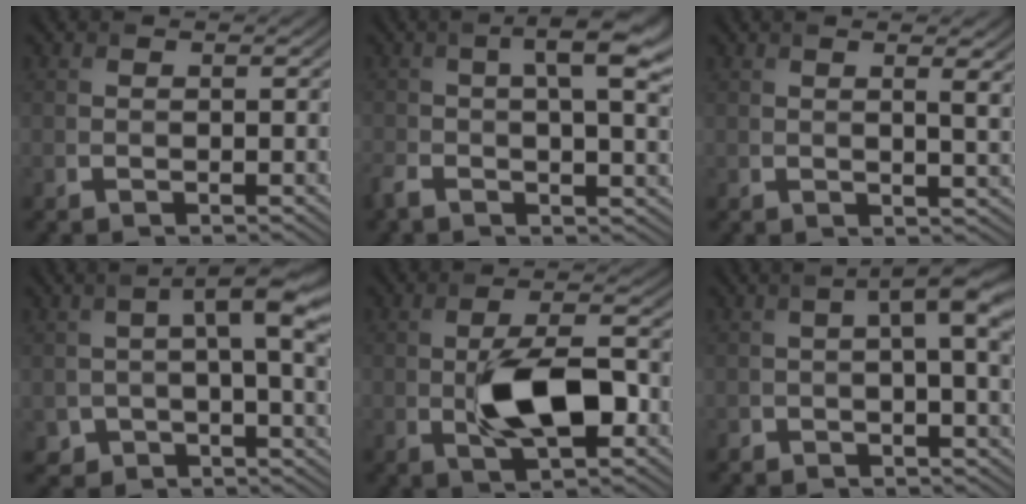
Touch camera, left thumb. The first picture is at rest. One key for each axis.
{"total": 9.0, "fx": 0.3, "fy": 3.1, "fz": 8.4, "tx": -0.156, "ty": -0.005, "tz": 0.003}
{"total": 3.7, "fx": 1.5, "fy": 0.9, "fz": 3.3, "tx": -0.048, "ty": 0.008, "tz": 0.028}
{"total": 7.0, "fx": 0.9, "fy": 3.6, "fz": 5.9, "tx": -0.105, "ty": -0.007, "tz": 0.018}
{"total": 8.6, "fx": -1.3, "fy": 3.6, "fz": 7.7, "tx": -0.144, "ty": 0.002, "tz": -0.017}
{"total": 5.7, "fx": 0.7, "fy": 1.5, "fz": 5.5, "tx": -0.079, "ty": 0.009, "tz": 0.012}